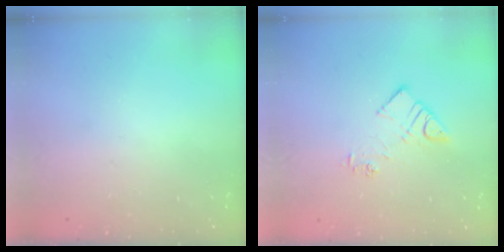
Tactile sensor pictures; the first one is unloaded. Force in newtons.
{"total": 7.7, "press": 7.7, "slide": 0.2}